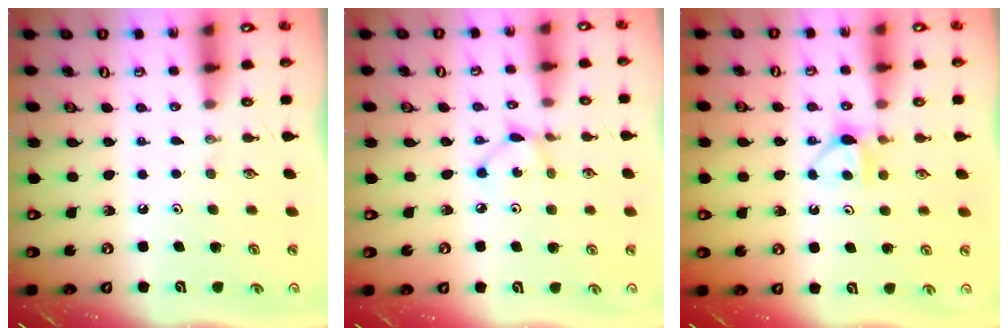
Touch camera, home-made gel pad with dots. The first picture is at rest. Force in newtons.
{"total": 3.1, "press": 3.1, "slide": 0.2}
{"total": 5.3, "press": 5.3, "slide": 0.8}